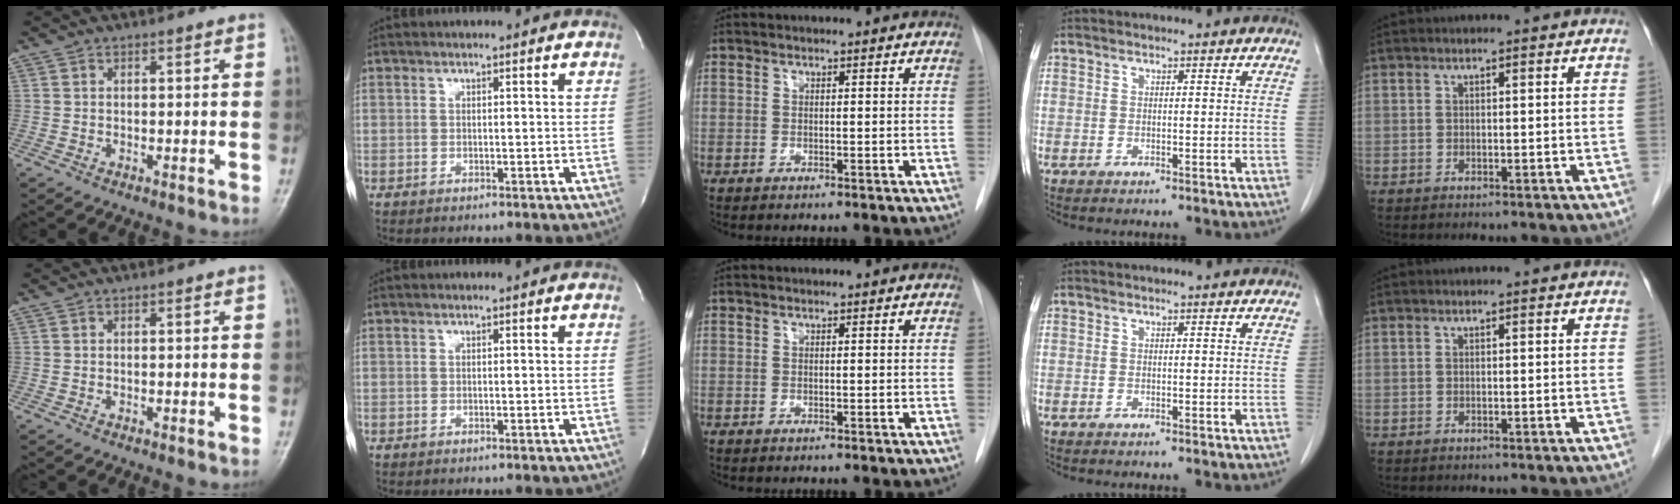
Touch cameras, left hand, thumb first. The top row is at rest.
{}